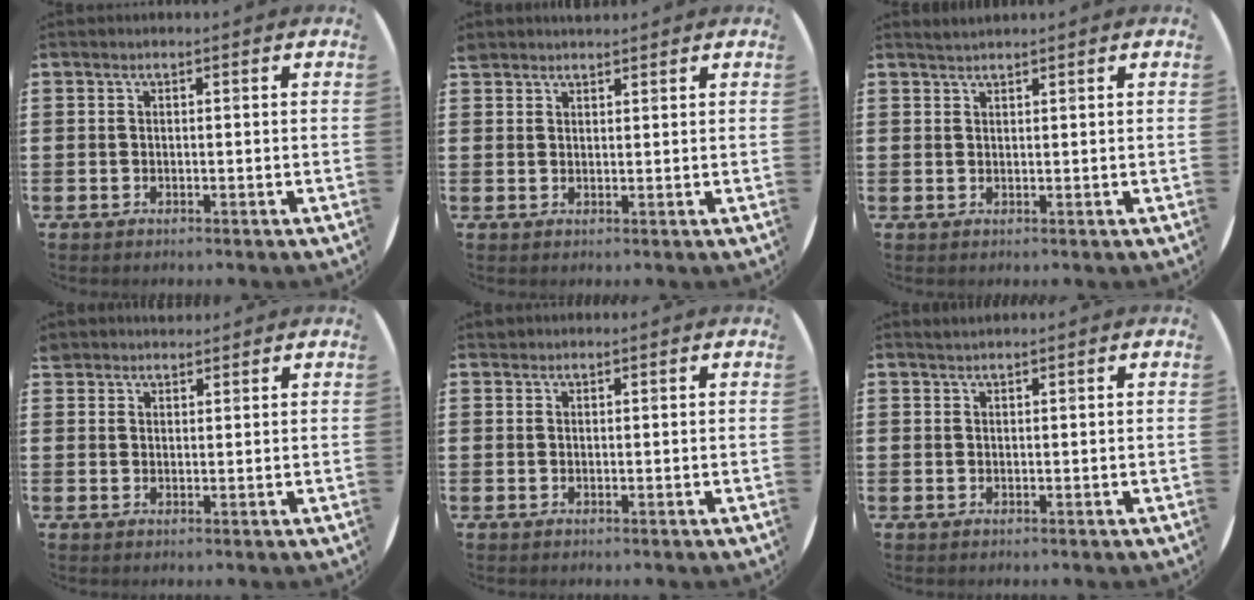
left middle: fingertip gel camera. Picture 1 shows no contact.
{"total": 1.7, "force": [1.6, 0.4, -0.2], "torque": [0.000, 0.002, 0.033]}
{"total": 1.1, "force": [1.1, -0.1, 0.1], "torque": [-0.003, -0.001, 0.022]}
{"total": 2.1, "force": [2.1, 0.6, -0.3], "torque": [0.008, -0.004, 0.039]}
{"total": 0.5, "force": [0.5, 0.1, -0.1], "torque": [0.002, 0.003, 0.010]}
{"total": 0.7, "force": [0.7, -0.1, 0.0], "torque": [-0.001, -0.001, 0.015]}